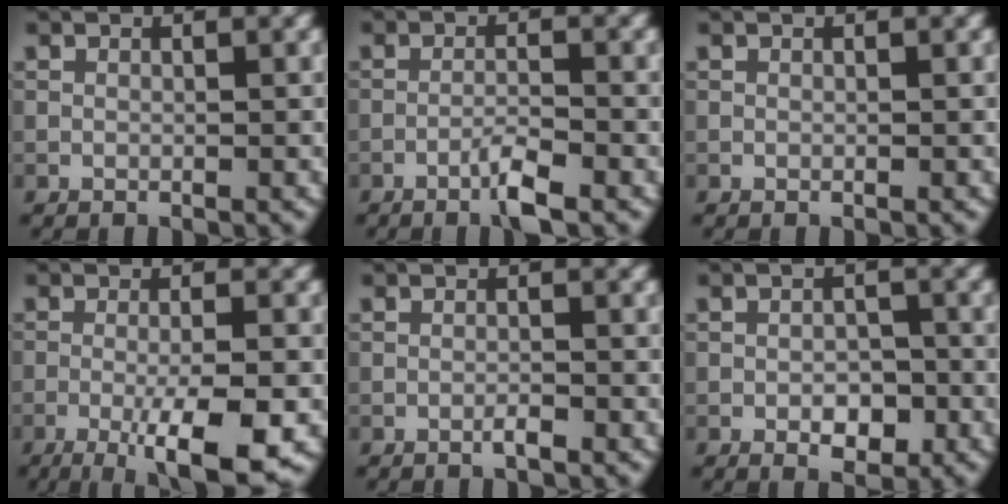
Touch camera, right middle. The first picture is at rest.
{"total": 2.5, "force": [-1.6, 0.2, 1.9], "torque": [-0.037, 0.006, -0.035]}
{"total": 0.0}
{"total": 7.5, "force": [-3.2, 1.7, 6.6], "torque": [-0.103, -0.003, -0.050]}
{"total": 0.9, "force": [-0.6, 0.1, 0.7], "torque": [-0.012, 0.001, -0.012]}
{"total": 2.9, "force": [-1.1, 1.6, 2.2], "torque": [-0.030, -0.001, -0.017]}